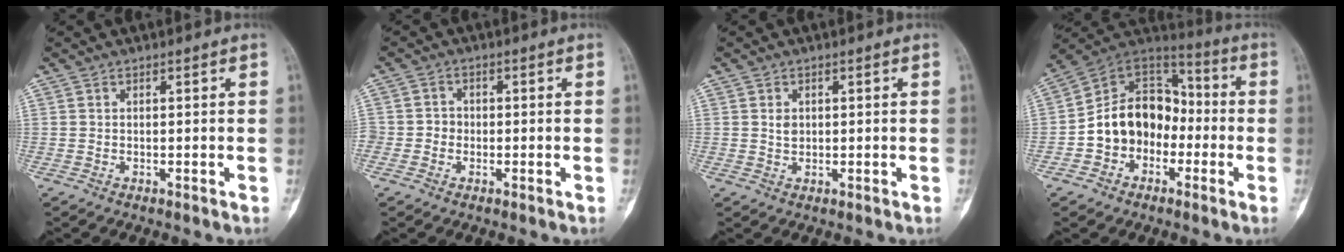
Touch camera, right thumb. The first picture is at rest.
{"total": 2.6, "force": [-0.6, 2.4, 0.8], "torque": [0.008, 0.010, -0.017]}
{"total": 1.8, "force": [0.4, 1.4, 1.1], "torque": [-0.009, 0.000, 0.008]}
{"total": 15.1, "force": [-3.3, 11.9, 8.8], "torque": [-0.109, 0.063, -0.068]}